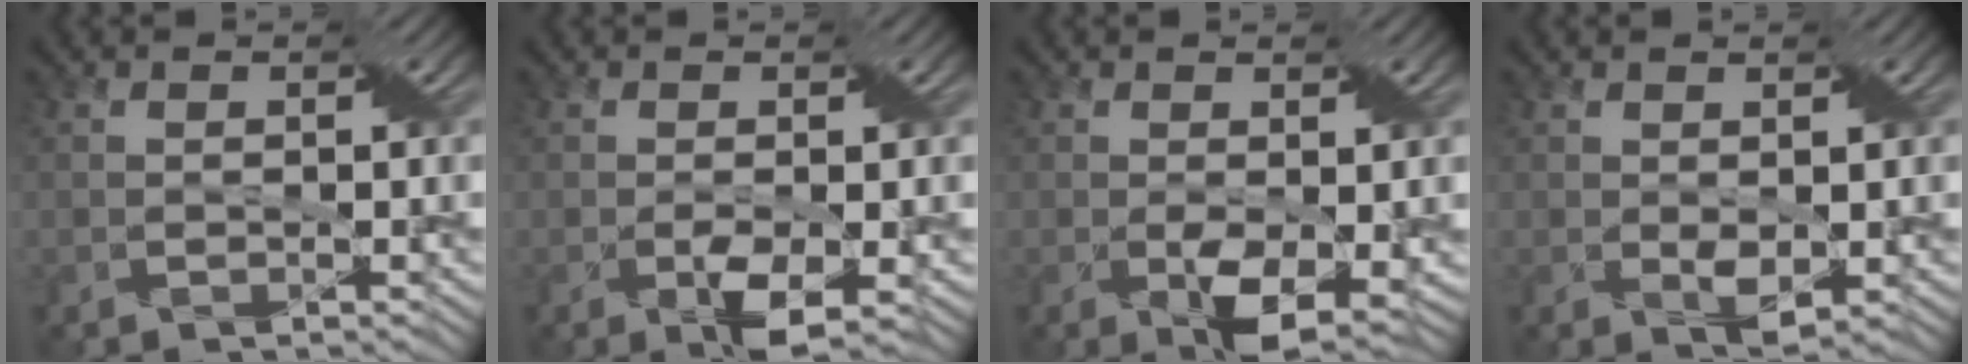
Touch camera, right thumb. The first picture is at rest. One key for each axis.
{"total": 3.5, "fx": -1.1, "fy": 1.3, "fz": 3.0, "tx": -0.058, "ty": -0.009, "tz": -0.016}
{"total": 4.3, "fx": -0.6, "fy": 2.1, "fz": 3.6, "tx": -0.074, "ty": -0.016, "tz": -0.004}
{"total": 2.1, "fx": 0.2, "fy": 1.1, "fz": 1.8, "tx": -0.036, "ty": -0.005, "tz": 0.010}